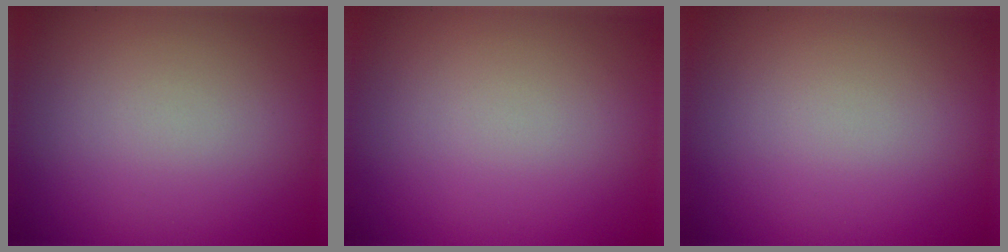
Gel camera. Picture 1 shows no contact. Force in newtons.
{"total": 0.0}
{"total": 0.0}